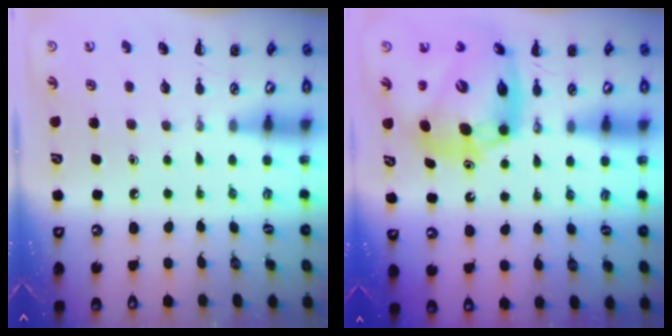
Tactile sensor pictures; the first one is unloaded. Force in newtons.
{"total": 15.5, "press": 14.8, "slide": 4.5}